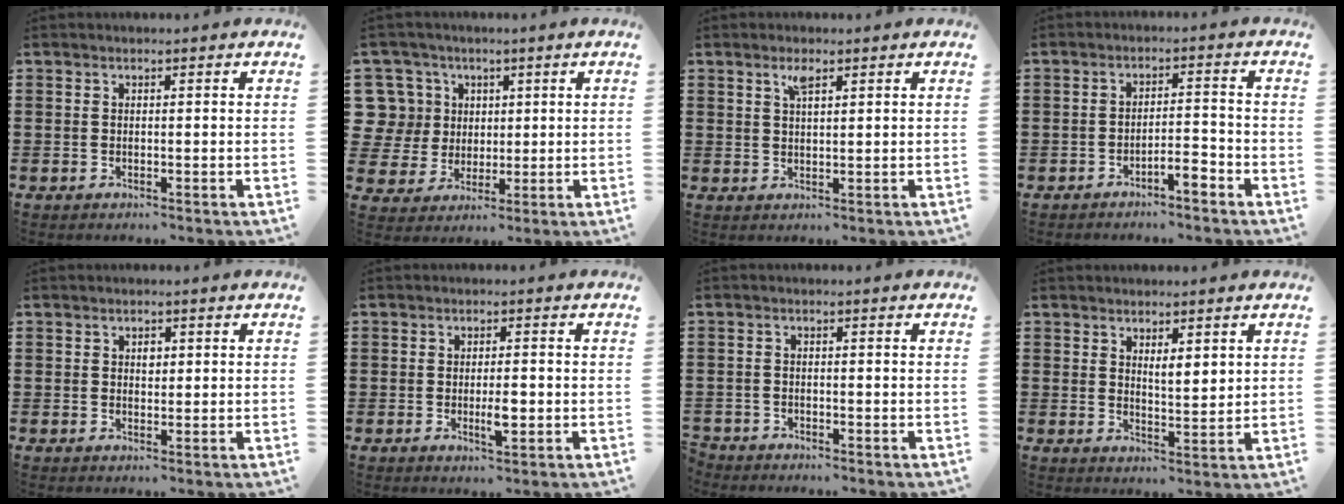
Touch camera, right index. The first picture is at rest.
{"total": 8.6, "force": [2.3, 8.1, 1.7], "torque": [-0.089, 0.016, 0.047]}
{"total": 2.3, "force": [1.4, 0.6, 1.8], "torque": [-0.031, 0.000, 0.022]}
{"total": 3.2, "force": [-2.8, 0.3, 1.6], "torque": [-0.031, 0.007, -0.054]}
{"total": 1.4, "force": [0.4, 0.9, 1.0], "torque": [-0.013, 0.004, 0.005]}
{"total": 3.5, "force": [-0.7, 1.0, 3.3], "torque": [-0.056, 0.001, -0.012]}
{"total": 1.4, "force": [-1.3, 0.4, 0.0], "torque": [-0.005, 0.003, -0.029]}
{"total": 2.7, "force": [2.0, 0.9, 1.6], "torque": [-0.026, 0.000, 0.034]}